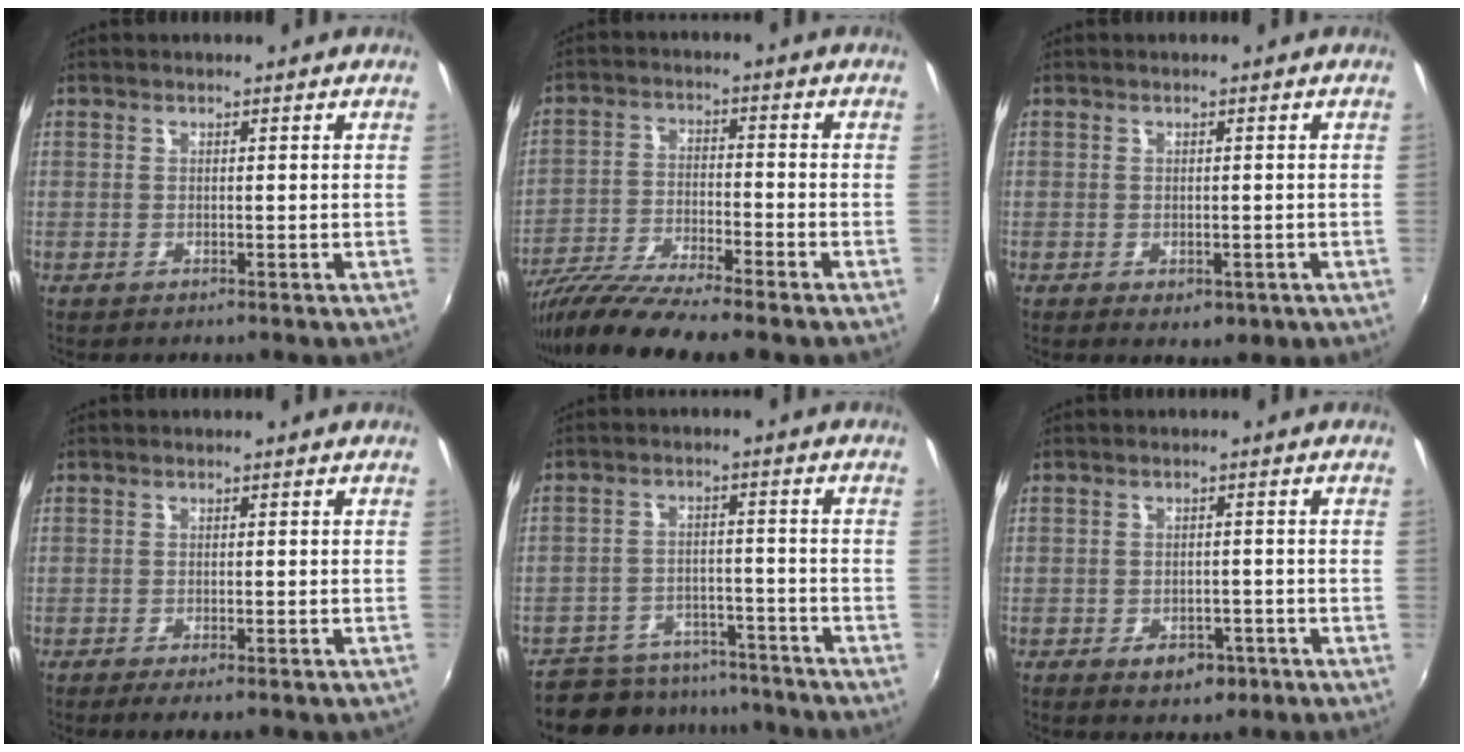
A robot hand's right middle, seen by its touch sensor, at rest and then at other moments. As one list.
[{"total": 12.0, "force": [-10.1, 0.2, 6.4], "torque": [-0.139, -0.029, -0.187]}, {"total": 3.4, "force": [-1.3, 2.3, 2.2], "torque": [-0.036, -0.012, -0.014]}, {"total": 4.4, "force": [-3.1, 0.9, 3.0], "torque": [-0.059, -0.018, -0.046]}, {"total": 15.3, "force": [-13.4, 6.0, 4.3], "torque": [-0.108, 0.013, -0.181]}, {"total": 5.2, "force": [-3.0, 3.2, 2.8], "torque": [-0.060, -0.003, -0.037]}]